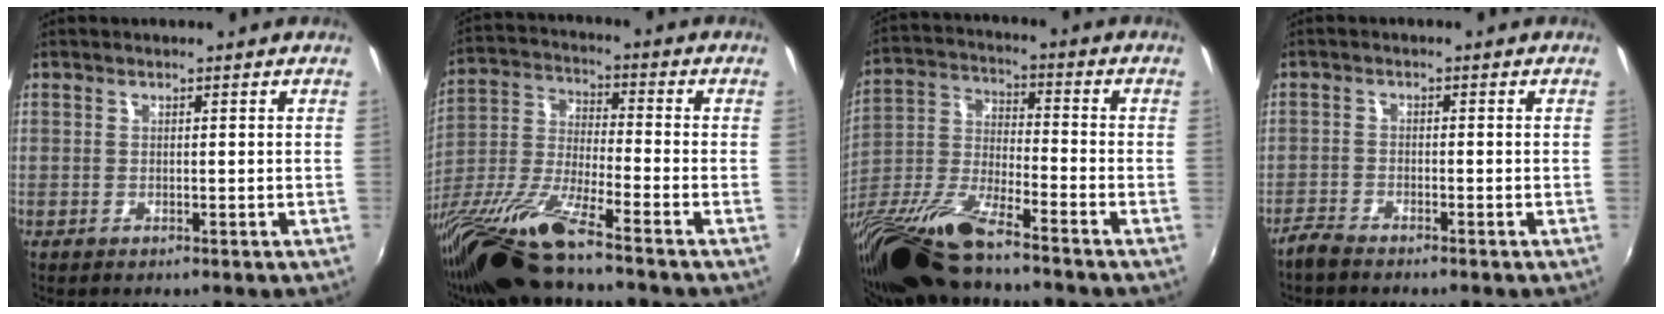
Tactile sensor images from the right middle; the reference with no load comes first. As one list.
[{"total": 15.6, "force": [-12.6, -0.2, 9.2], "torque": [-0.184, -0.035, -0.248]}, {"total": 17.7, "force": [-13.7, 2.7, 11.0], "torque": [-0.230, -0.041, -0.270]}, {"total": 2.8, "force": [-2.6, 0.5, 0.9], "torque": [-0.033, -0.006, -0.054]}]